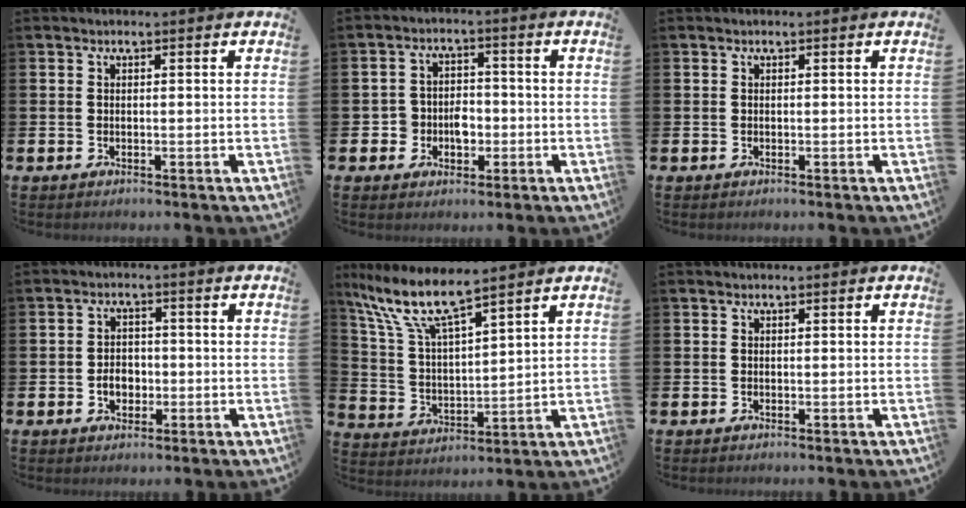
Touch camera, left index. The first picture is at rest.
{"total": 3.8, "force": [-1.3, 3.3, 1.2], "torque": [-0.023, 0.003, -0.032]}
{"total": 0.0}
{"total": 3.1, "force": [-0.9, 2.4, 1.7], "torque": [-0.017, -0.004, -0.023]}
{"total": 9.4, "force": [7.8, 1.6, 5.0], "torque": [-0.130, -0.035, 0.134]}
{"total": 0.0}